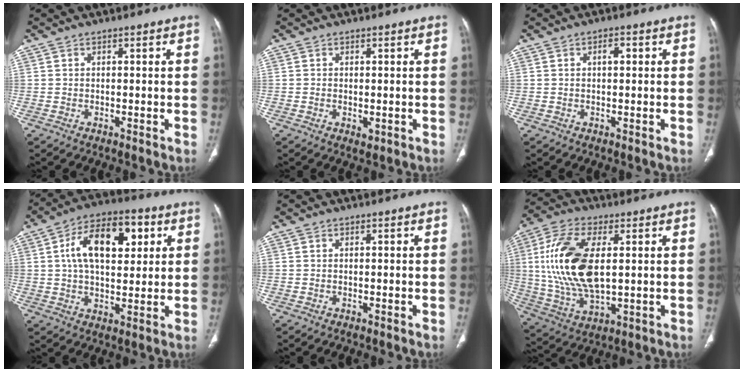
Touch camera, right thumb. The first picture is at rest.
{"total": 1.4, "force": [-0.2, 0.9, 1.0], "torque": [-0.018, -0.005, 0.000]}
{"total": 2.0, "force": [0.4, 0.9, 1.6], "torque": [-0.026, 0.005, 0.006]}
{"total": 15.9, "force": [4.3, 8.7, 12.6], "torque": [-0.186, 0.010, 0.066]}
{"total": 0.0}
{"total": 18.5, "force": [2.6, 9.2, 15.8], "torque": [-0.324, -0.007, 0.053]}